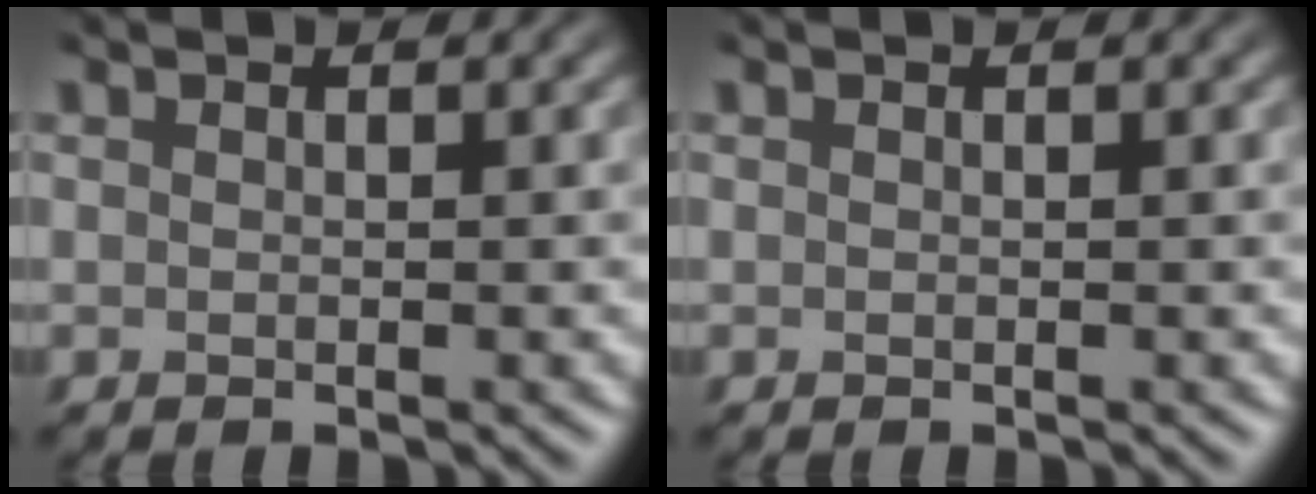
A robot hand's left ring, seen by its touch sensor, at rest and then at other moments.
{"total": 0.0}